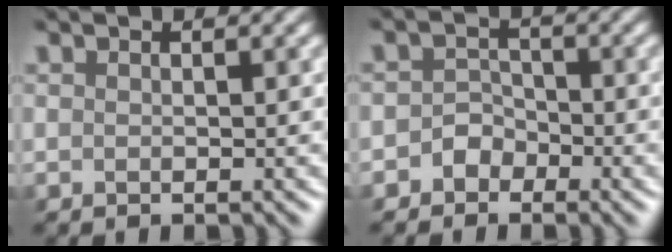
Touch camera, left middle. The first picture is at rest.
{"total": 1.5, "force": [-1.0, 1.1, -0.2], "torque": [0.018, 0.012, -0.027]}